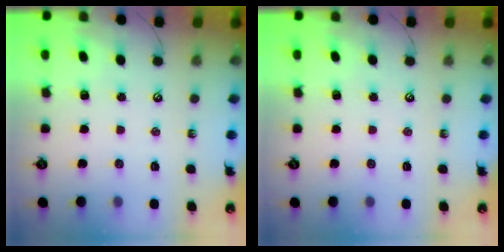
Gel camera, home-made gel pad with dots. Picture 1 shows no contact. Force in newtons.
{"total": 0.0}